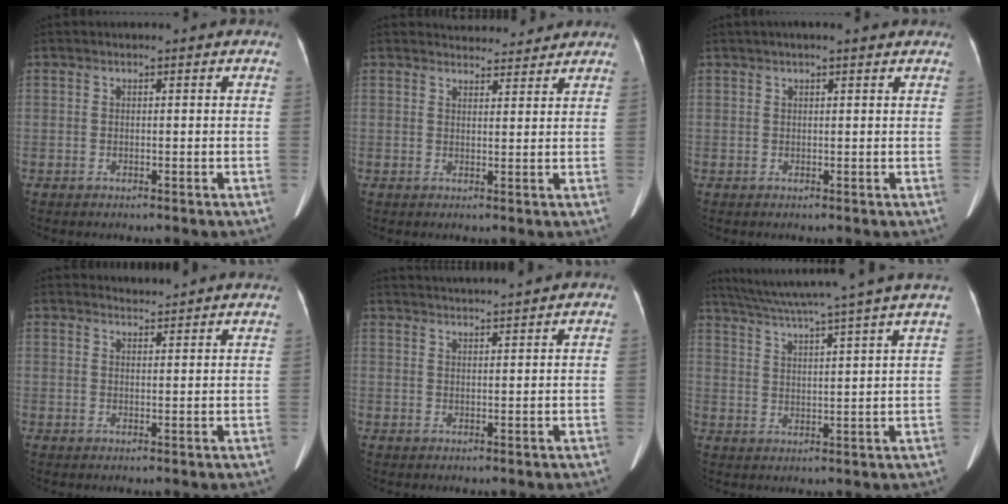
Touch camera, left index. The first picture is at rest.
{"total": 5.1, "force": [4.8, 1.6, 0.1], "torque": [0.002, 0.005, 0.055]}
{"total": 3.9, "force": [3.0, 0.6, 2.3], "torque": [-0.033, 0.023, 0.041]}
{"total": 2.9, "force": [2.8, -0.1, -0.3], "torque": [-0.003, 0.005, 0.036]}
{"total": 5.5, "force": [5.3, -0.6, 1.1], "torque": [-0.019, 0.018, 0.077]}
{"total": 16.7, "force": [14.2, -2.1, 8.6], "torque": [-0.154, -0.003, 0.199]}